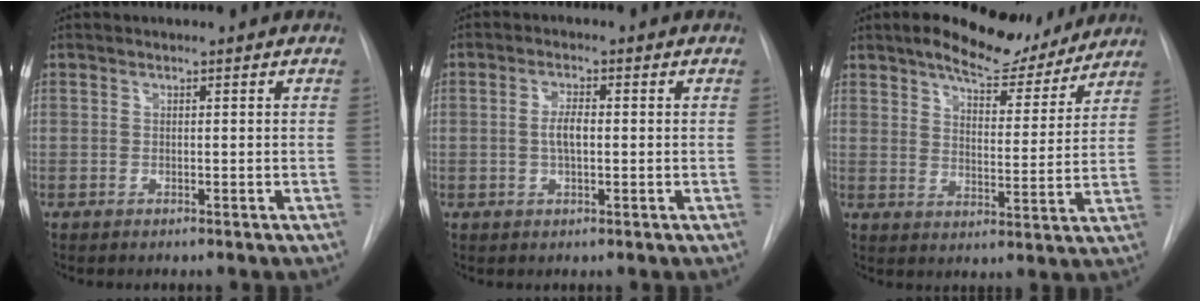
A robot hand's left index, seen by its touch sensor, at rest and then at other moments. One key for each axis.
{"total": 3.1, "fx": -0.6, "fy": 1.0, "fz": 2.9, "tx": -0.056, "ty": -0.002, "tz": -0.010}
{"total": 11.4, "fx": 9.7, "fy": 3.8, "fz": 4.7, "tx": -0.055, "ty": -0.009, "tz": 0.133}